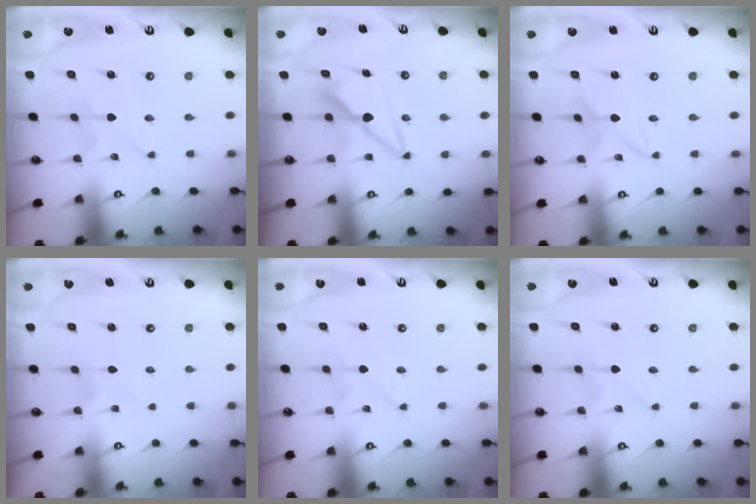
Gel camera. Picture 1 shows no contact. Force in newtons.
{"total": 7.7, "press": 7.7, "slide": 0.3}
{"total": 2.3, "press": 2.3, "slide": 0.2}
{"total": 2.3, "press": 2.3, "slide": 0.1}
{"total": 0.0}
{"total": 0.0}